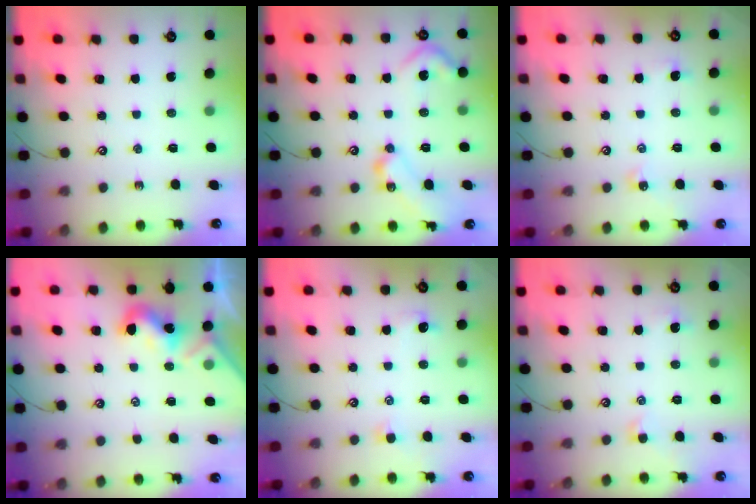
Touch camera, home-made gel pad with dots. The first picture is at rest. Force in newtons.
{"total": 16.1, "press": 16.1, "slide": 0.4}
{"total": 2.6, "press": 2.6, "slide": 0.5}
{"total": 2.0, "press": 2.0, "slide": 0.4}
{"total": 1.0, "press": 0.7, "slide": 0.7}
{"total": 1.4, "press": 1.3, "slide": 0.6}